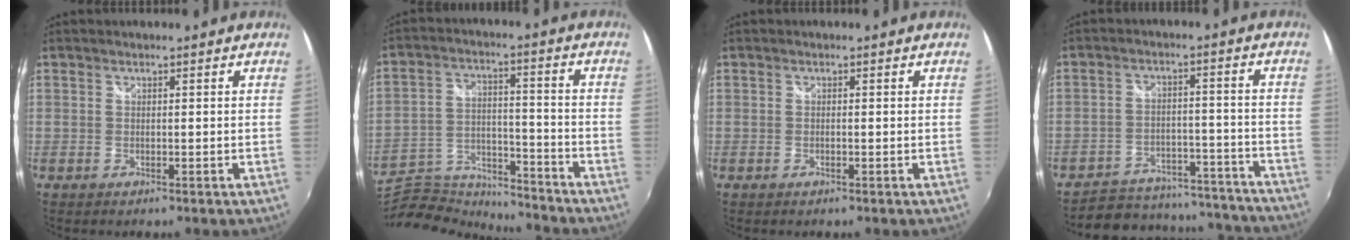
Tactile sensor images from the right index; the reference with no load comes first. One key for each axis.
{"total": 19.3, "fx": -17.5, "fy": 4.9, "fz": 6.7, "tx": -0.146, "ty": -0.006, "tz": -0.278}
{"total": 0.6, "fx": -0.1, "fy": 0.2, "fz": 0.5, "tx": -0.010, "ty": 0.000, "tz": -0.005}
{"total": 21.7, "fx": -19.3, "fy": 7.8, "fz": 6.3, "tx": -0.132, "ty": 0.031, "tz": -0.230}